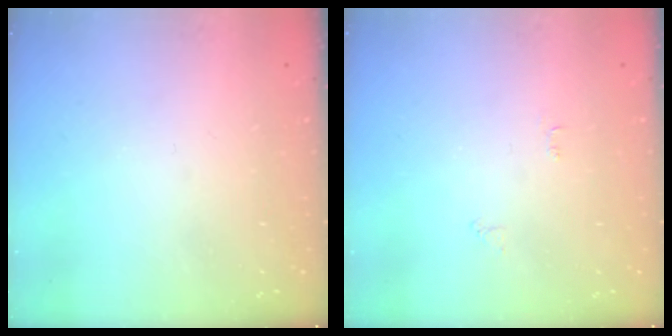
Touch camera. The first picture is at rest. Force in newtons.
{"total": 2.5, "press": 2.5, "slide": 0.4}